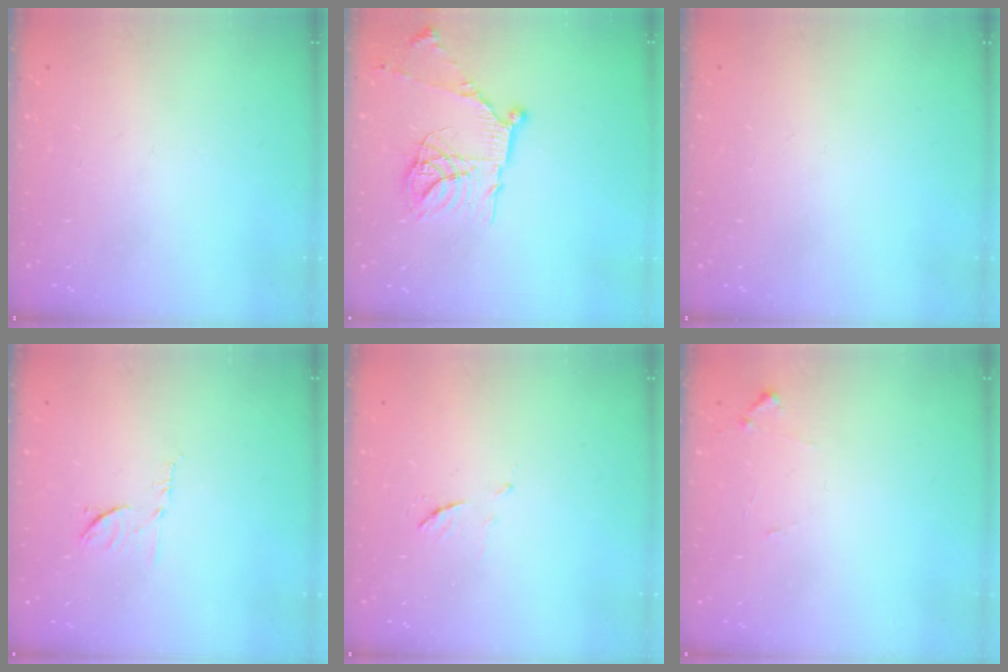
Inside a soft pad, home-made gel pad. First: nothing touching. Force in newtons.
{"total": 17.9, "press": 17.8, "slide": 1.6}
{"total": 0.0}
{"total": 6.6, "press": 6.5, "slide": 0.9}
{"total": 5.5, "press": 5.4, "slide": 0.7}
{"total": 5.8, "press": 5.7, "slide": 0.4}